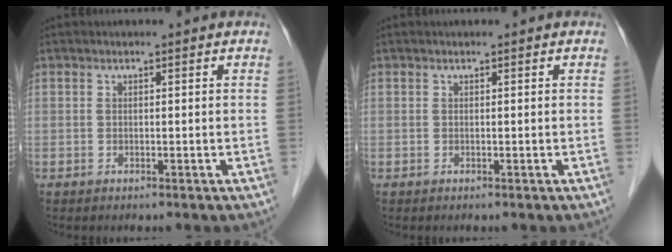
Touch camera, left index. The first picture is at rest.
{"total": 0.0}